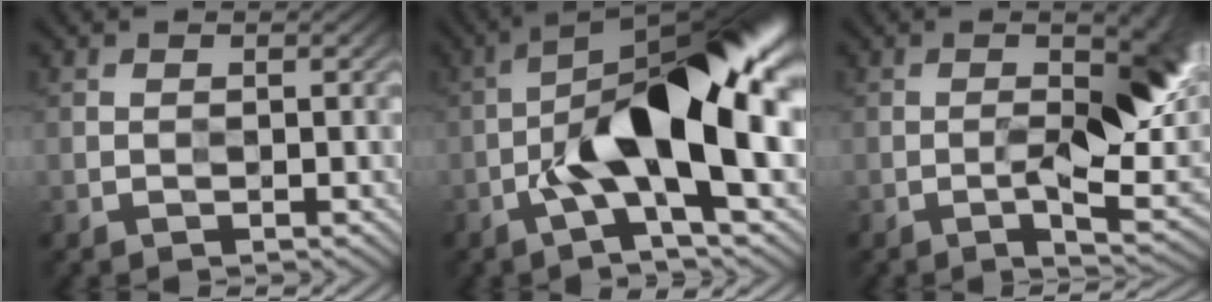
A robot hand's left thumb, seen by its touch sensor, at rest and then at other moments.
{"total": 14.1, "force": [-2.5, 4.6, 13.1], "torque": [-0.222, 0.020, -0.040]}
{"total": 11.2, "force": [-0.3, 3.0, 10.8], "torque": [-0.134, 0.003, 0.002]}